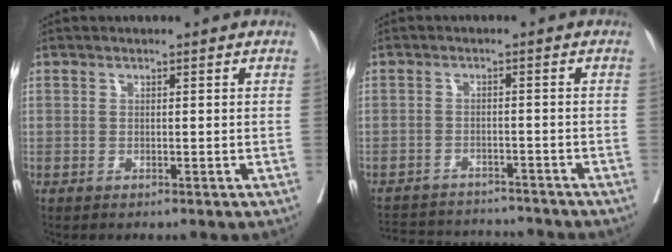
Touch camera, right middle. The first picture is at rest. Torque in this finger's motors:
{"motor_torque": [0.61, -0.85, 0.02, 0.00]}